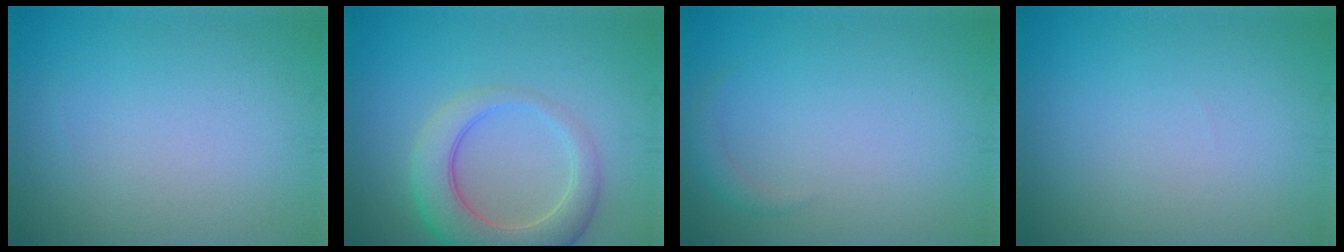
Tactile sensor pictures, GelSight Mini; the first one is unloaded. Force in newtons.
{"total": 6.1, "press": 6.1, "slide": 0.5}
{"total": 1.2, "press": 1.2, "slide": 0.2}
{"total": 0.0}